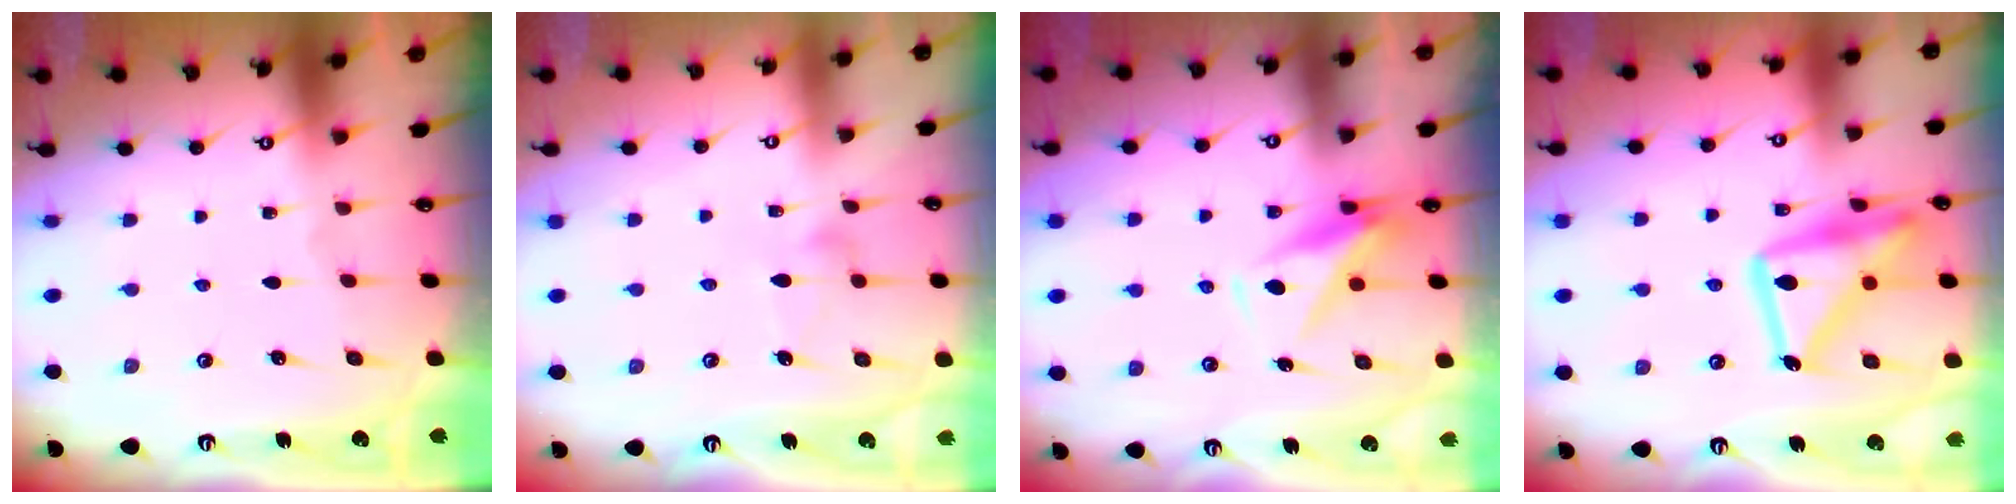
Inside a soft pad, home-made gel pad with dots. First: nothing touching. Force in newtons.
{"total": 7.1, "press": 7.1, "slide": 0.3}
{"total": 7.9, "press": 7.7, "slide": 1.7}
{"total": 20.6, "press": 20.5, "slide": 1.5}